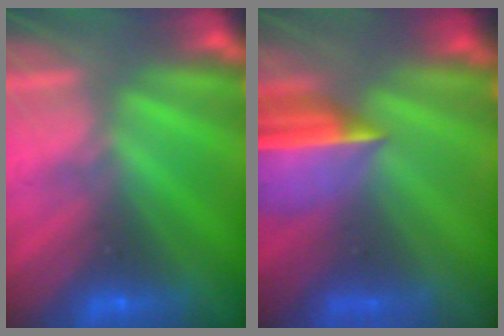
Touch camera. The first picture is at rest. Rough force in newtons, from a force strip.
{"total": 5.5}